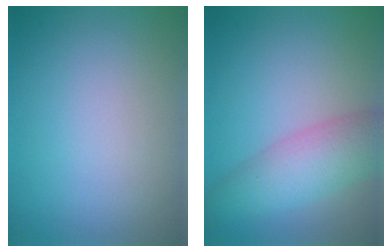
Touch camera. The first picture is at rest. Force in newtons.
{"total": 5.3, "press": 5.3, "slide": 0.2}